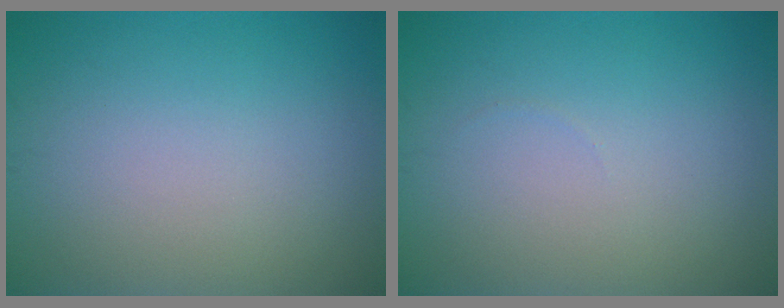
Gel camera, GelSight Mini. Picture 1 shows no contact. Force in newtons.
{"total": 0.0}